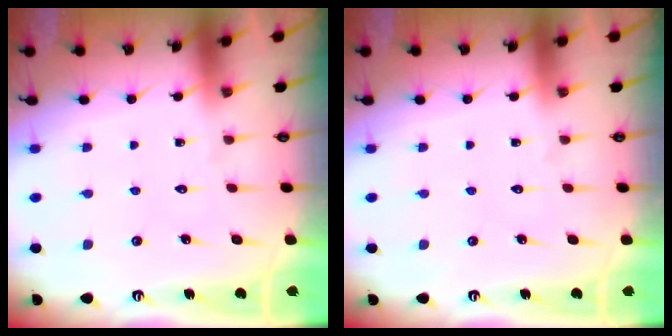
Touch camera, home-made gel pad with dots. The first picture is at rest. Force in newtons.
{"total": 0.0}